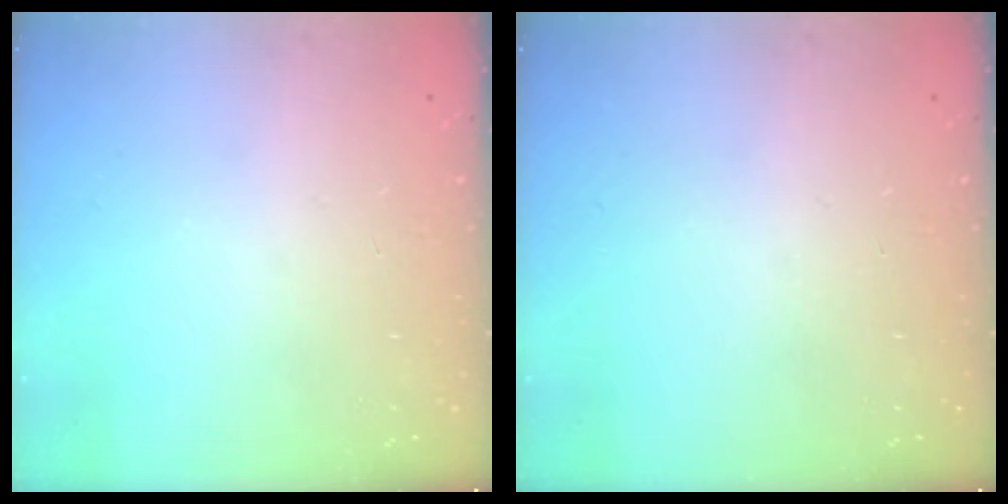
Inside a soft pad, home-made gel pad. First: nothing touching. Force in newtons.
{"total": 0.0}